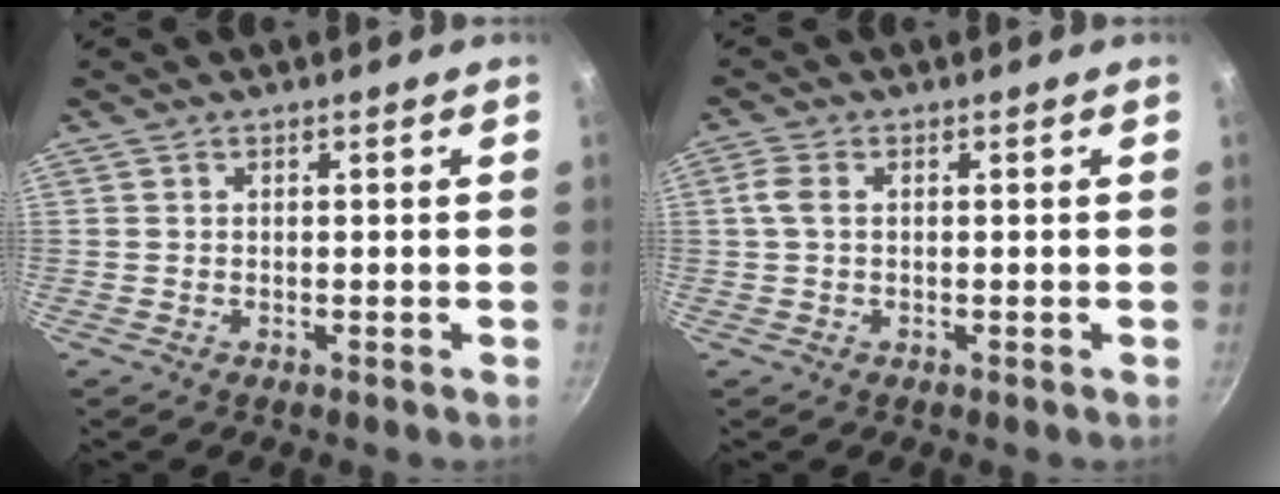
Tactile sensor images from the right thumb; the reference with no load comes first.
{"total": 2.7, "force": [0.3, 1.6, 2.1], "torque": [-0.052, 0.007, 0.002]}